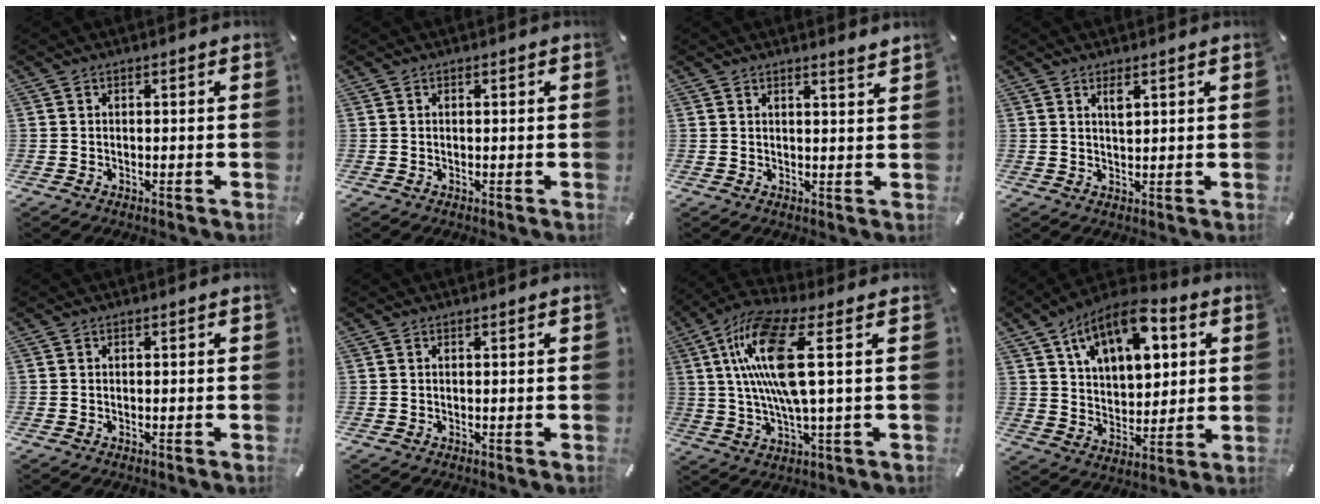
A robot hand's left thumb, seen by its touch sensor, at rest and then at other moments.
{"total": 0.0}
{"total": 2.3, "force": [2.2, -0.4, 0.6], "torque": [-0.015, -0.017, 0.040]}
{"total": 2.4, "force": [1.4, 0.7, 1.8], "torque": [-0.039, 0.002, 0.025]}
{"total": 0.0}
{"total": 0.0}
{"total": 14.4, "force": [3.4, 3.4, 13.6], "torque": [-0.287, -0.010, 0.051]}
{"total": 15.0, "force": [7.7, 8.8, 9.4], "torque": [-0.155, -0.026, 0.135]}